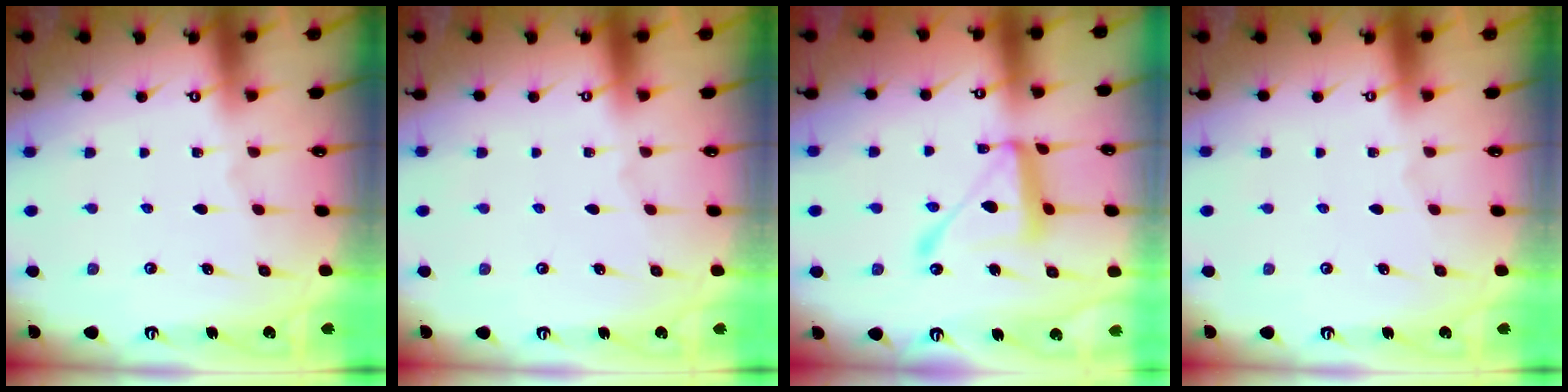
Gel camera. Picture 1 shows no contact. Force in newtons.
{"total": 0.0}
{"total": 14.0, "press": 13.9, "slide": 1.3}
{"total": 0.0}